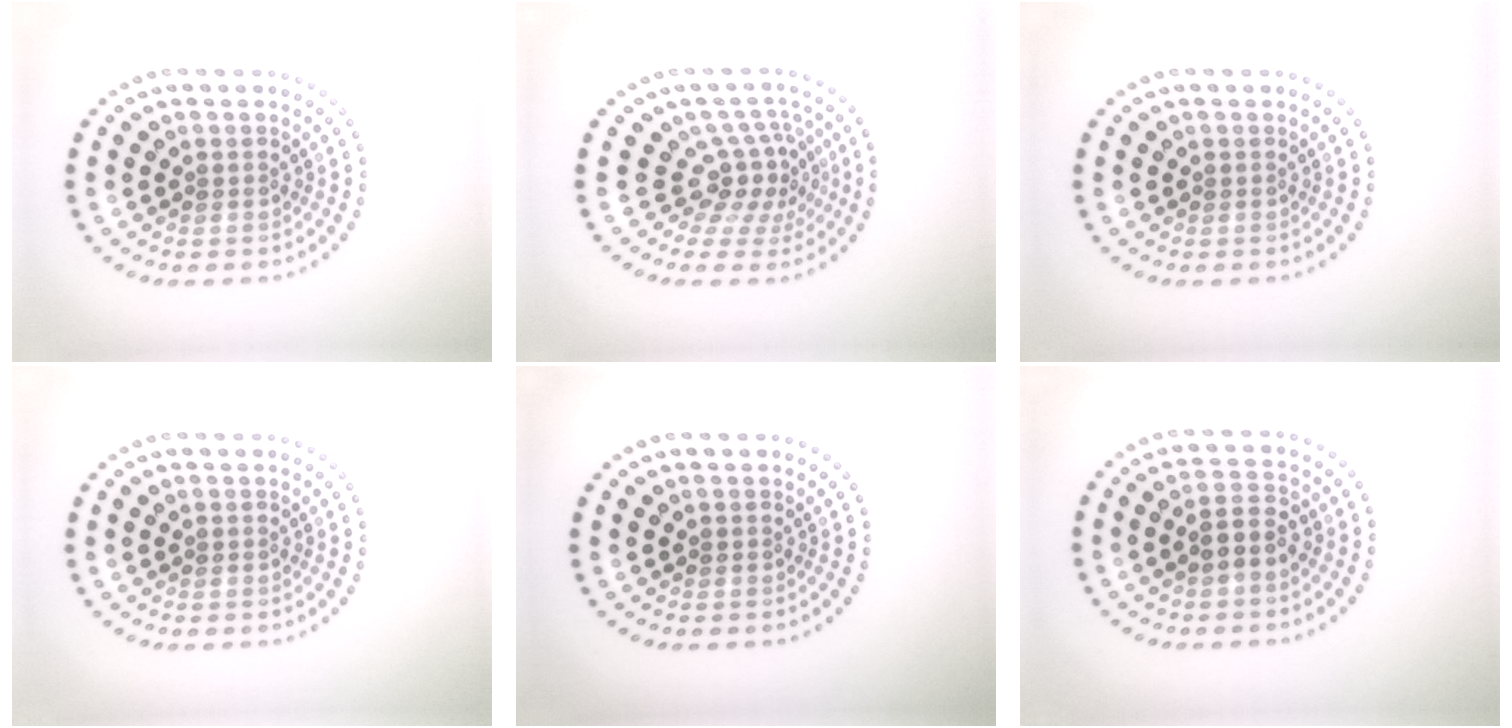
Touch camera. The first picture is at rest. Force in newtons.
{"total": 3.8, "press": 2.7, "slide": 2.8}
{"total": 0.0}
{"total": 0.0}
{"total": 0.0}
{"total": 2.6, "press": 2.5, "slide": 0.7}